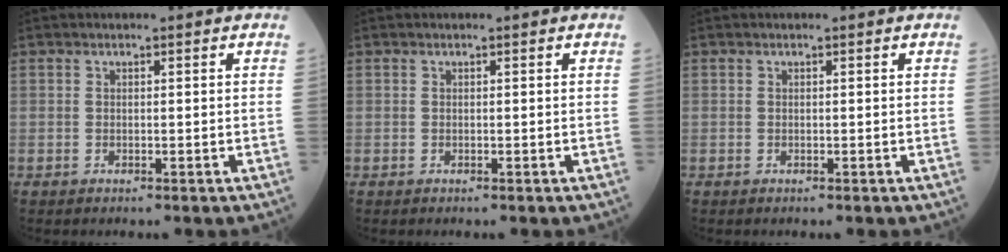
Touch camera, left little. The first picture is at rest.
{"total": 0.0}
{"total": 0.0}